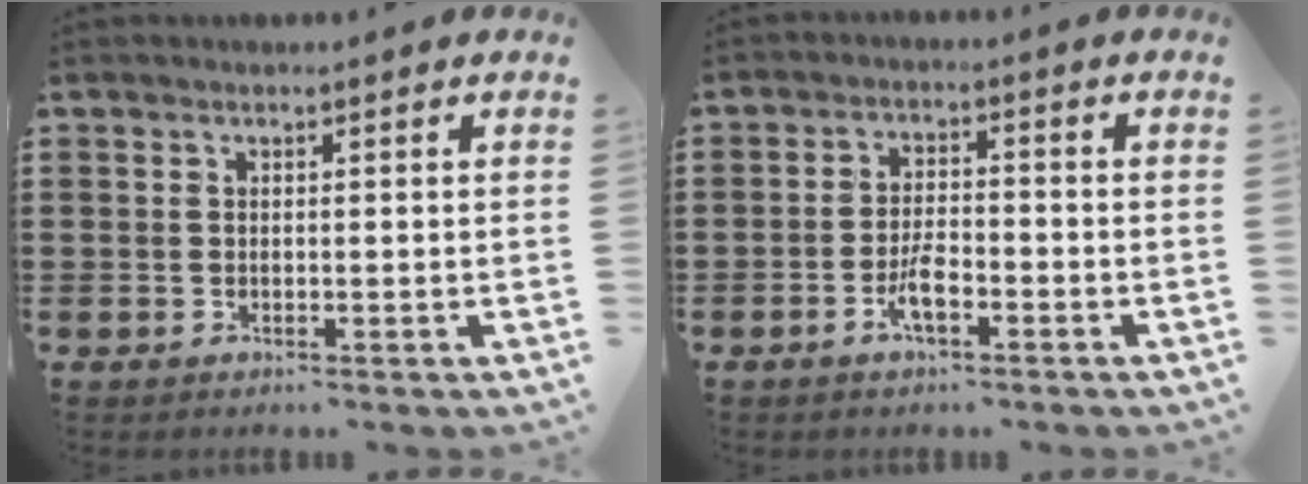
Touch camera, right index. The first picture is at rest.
{"total": 4.2, "force": [-2.3, 1.5, 3.2], "torque": [-0.067, 0.003, -0.045]}